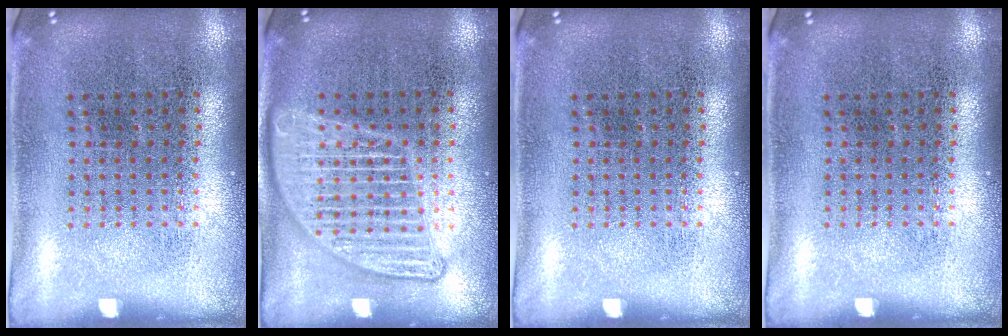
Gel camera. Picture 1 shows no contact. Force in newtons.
{"total": 2.9, "press": 2.9, "slide": 0.3}
{"total": 0.0}
{"total": 0.0}